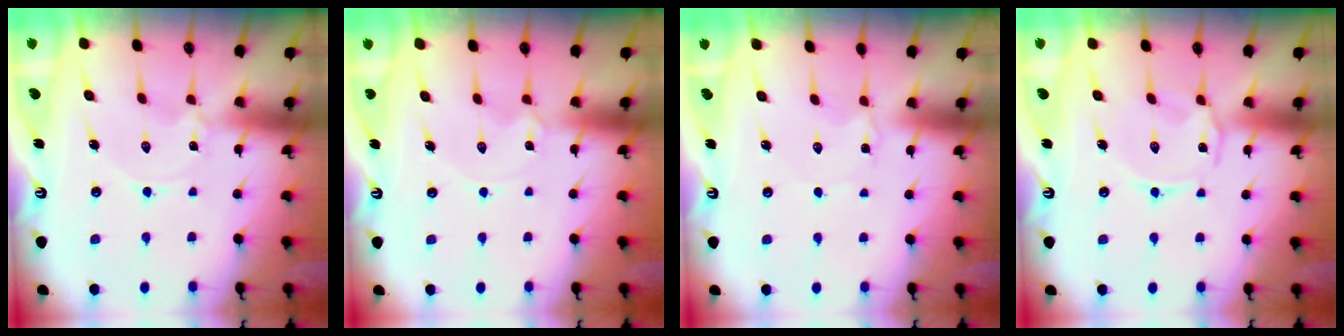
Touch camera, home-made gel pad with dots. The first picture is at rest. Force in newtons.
{"total": 1.1, "press": 1.0, "slide": 0.1}
{"total": 2.5, "press": 2.5, "slide": 0.3}
{"total": 1.6, "press": 1.5, "slide": 0.4}